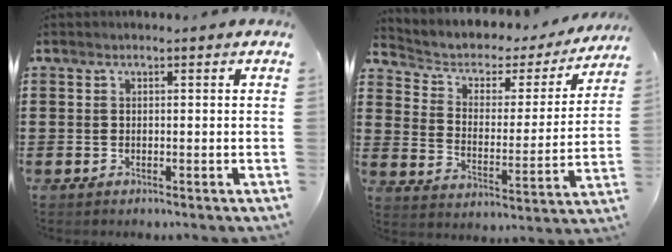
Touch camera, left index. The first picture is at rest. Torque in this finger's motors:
{"motor_torque": [1.11, -1.02, 0.16, 0.01]}